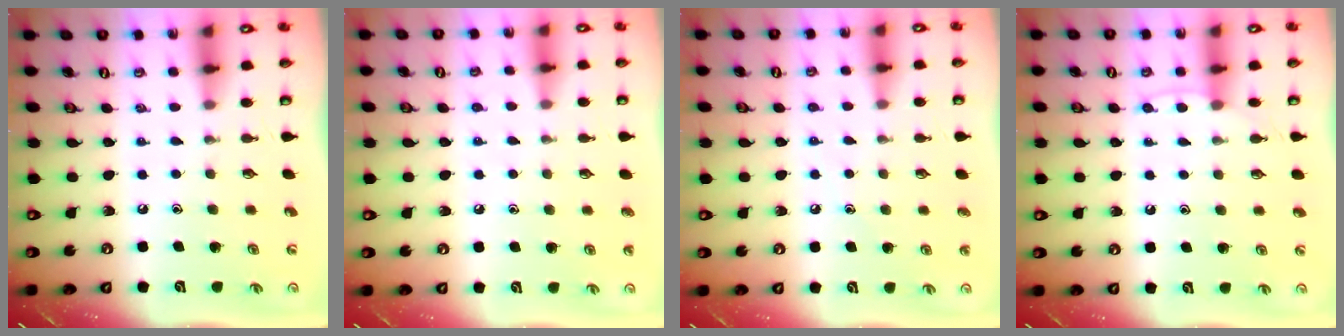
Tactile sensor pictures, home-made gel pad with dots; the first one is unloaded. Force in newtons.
{"total": 4.3, "press": 4.2, "slide": 0.5}
{"total": 4.8, "press": 4.8, "slide": 0.5}
{"total": 5.6, "press": 5.5, "slide": 0.6}